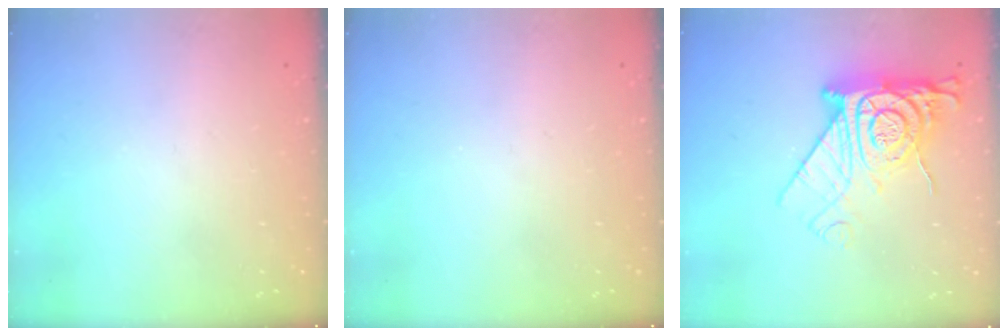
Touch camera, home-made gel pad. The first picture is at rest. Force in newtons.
{"total": 0.0}
{"total": 16.0, "press": 15.9, "slide": 1.4}